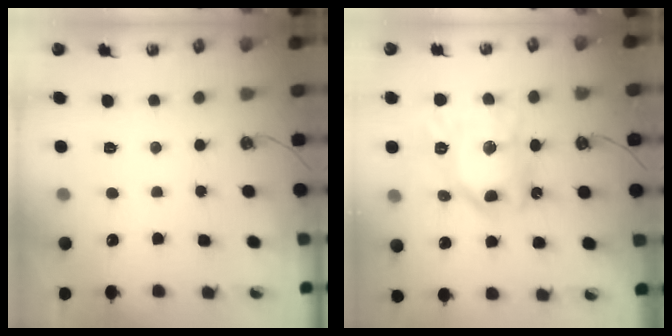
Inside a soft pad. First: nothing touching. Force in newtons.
{"total": 14.7, "press": 14.6, "slide": 1.7}